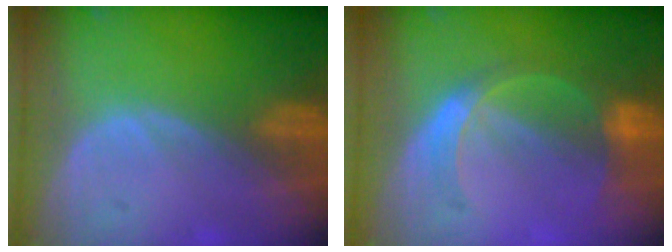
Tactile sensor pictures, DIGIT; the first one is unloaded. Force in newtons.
{"total": 5.9, "press": 5.2, "slide": 2.8}